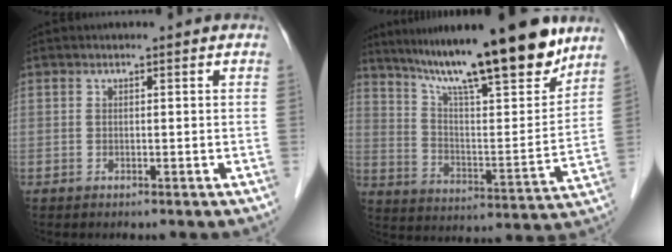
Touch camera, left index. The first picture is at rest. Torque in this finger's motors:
{"motor_torque": [0.47, -0.53, 0.59, 0.11]}